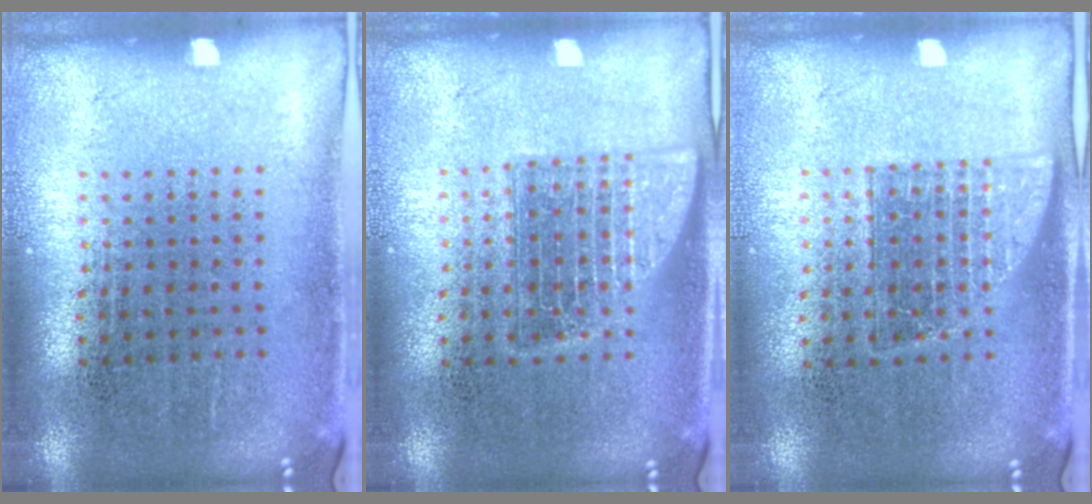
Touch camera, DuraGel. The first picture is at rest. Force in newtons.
{"total": 1.5, "press": 1.5, "slide": 0.3}
{"total": 1.2, "press": 1.1, "slide": 0.6}